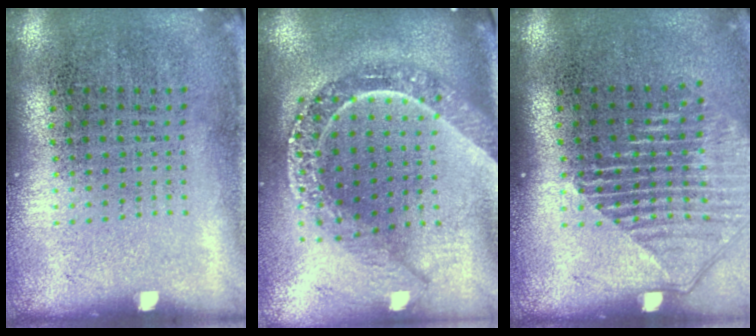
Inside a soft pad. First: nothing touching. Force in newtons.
{"total": 2.4, "press": 2.0, "slide": 1.3}
{"total": 1.6, "press": 1.4, "slide": 0.7}